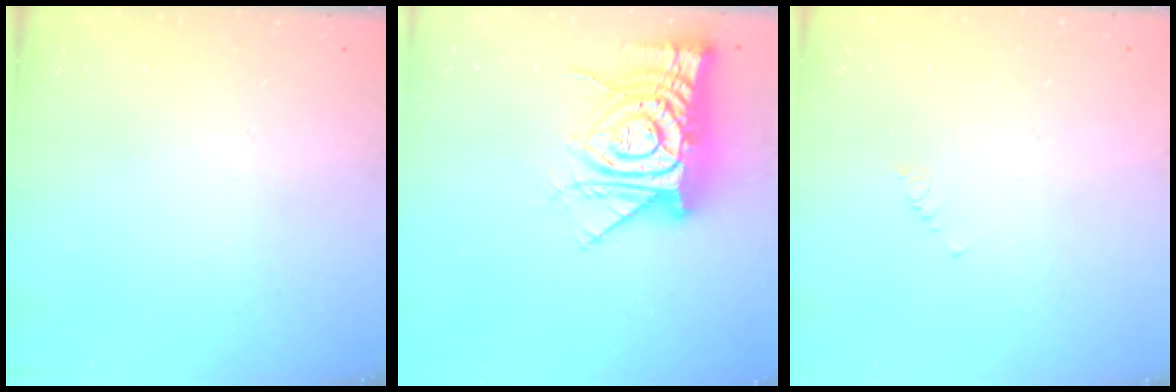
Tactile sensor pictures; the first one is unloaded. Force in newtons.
{"total": 18.4, "press": 18.3, "slide": 1.8}
{"total": 0.7, "press": 0.6, "slide": 0.2}